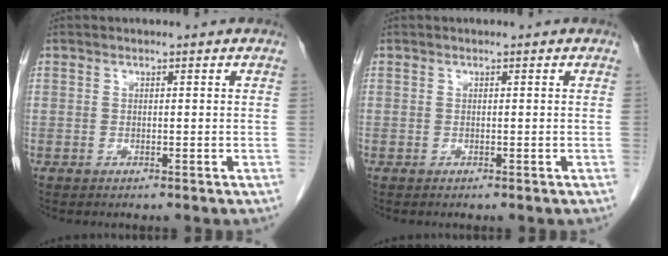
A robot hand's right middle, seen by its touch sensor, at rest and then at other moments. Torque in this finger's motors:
{"motor_torque": [0.09, -0.67, -0.01, -0.01]}